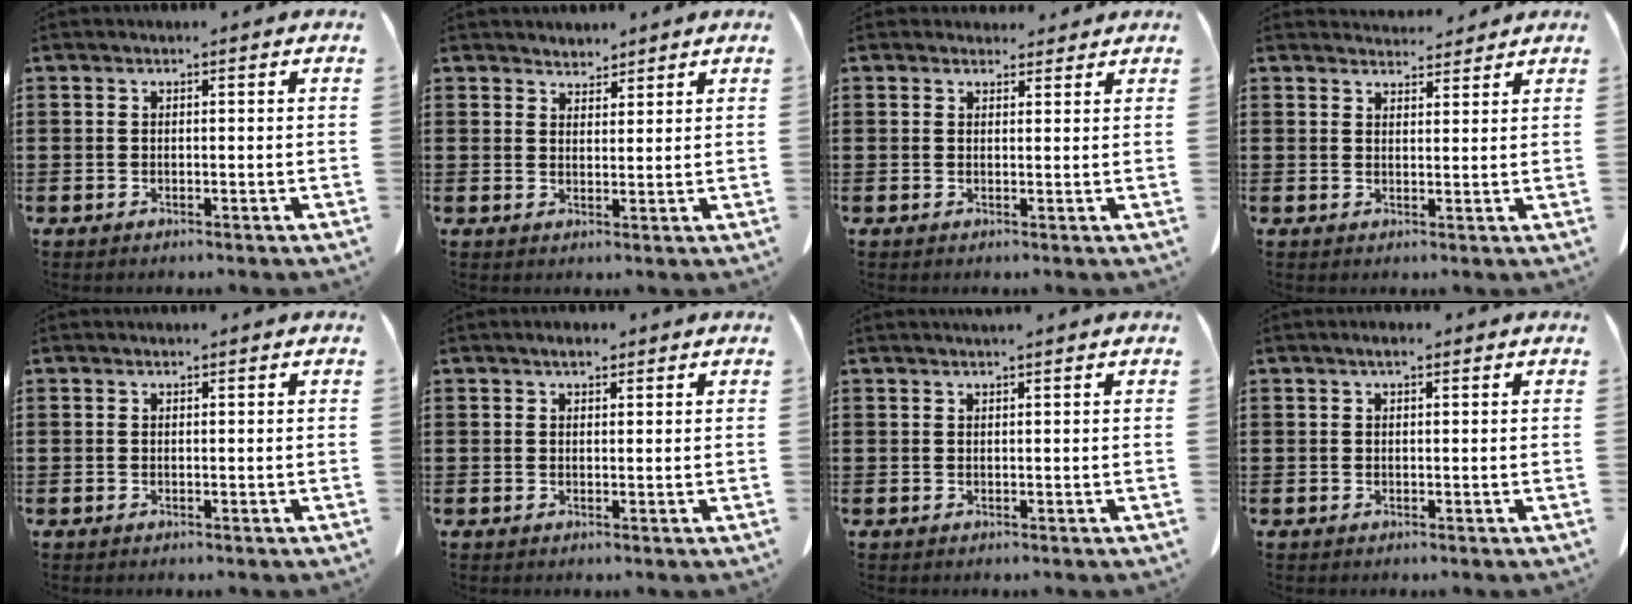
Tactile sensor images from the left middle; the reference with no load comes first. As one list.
[{"total": 2.6, "force": [2.5, 0.7, -0.3], "torque": [-0.001, -0.004, 0.048]}, {"total": 2.1, "force": [1.9, 0.9, 0.2], "torque": [-0.001, 0.000, 0.034]}, {"total": 3.3, "force": [3.3, 0.7, 0.1], "torque": [-0.001, -0.013, 0.061]}, {"total": 0.0}, {"total": 1.8, "force": [1.4, 0.7, 0.9], "torque": [-0.013, 0.002, 0.023]}, {"total": 0.7, "force": [0.7, -0.1, 0.2], "torque": [-0.005, -0.002, 0.014]}, {"total": 1.2, "force": [0.6, 0.4, 0.9], "torque": [-0.020, 0.003, 0.010]}]